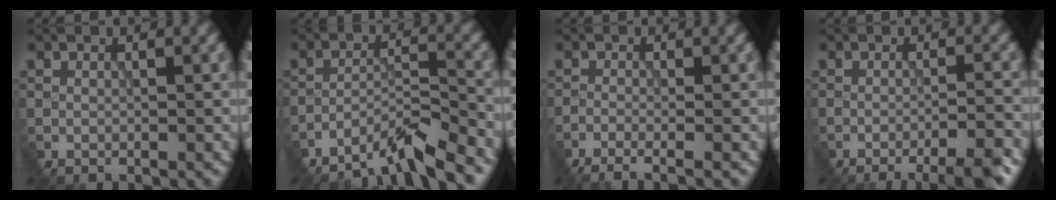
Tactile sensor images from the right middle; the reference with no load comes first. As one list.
[{"total": 5.0, "force": [-4.8, -0.5, 1.1], "torque": [-0.033, 0.011, -0.075]}, {"total": 3.0, "force": [-2.5, 0.3, 1.6], "torque": [-0.017, 0.005, -0.031]}, {"total": 5.3, "force": [-3.9, 0.3, 3.5], "torque": [-0.052, 0.006, -0.043]}]